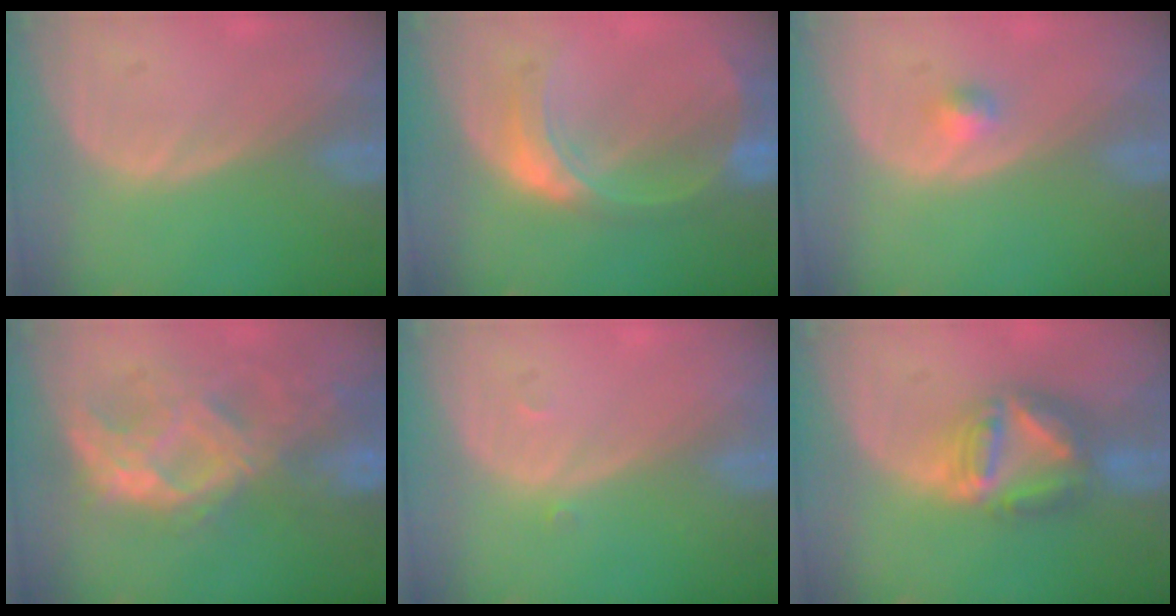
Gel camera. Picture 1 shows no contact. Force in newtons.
{"total": 7.5, "press": 6.6, "slide": 3.7}
{"total": 1.7, "press": 1.4, "slide": 0.8}
{"total": 9.6, "press": 8.9, "slide": 3.8}
{"total": 0.7, "press": 0.5, "slide": 0.5}
{"total": 7.8, "press": 6.7, "slide": 4.0}